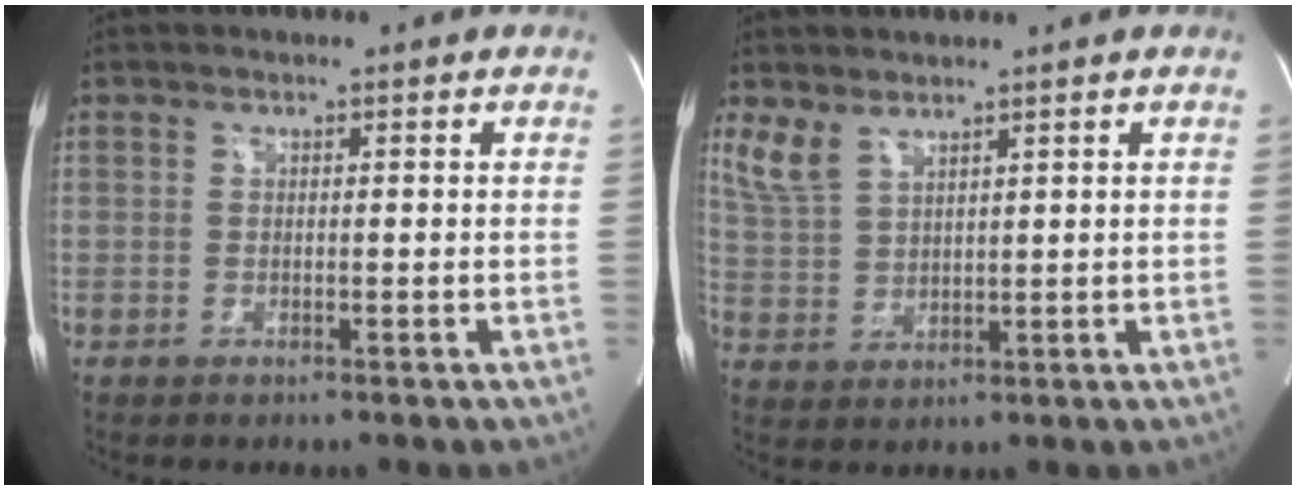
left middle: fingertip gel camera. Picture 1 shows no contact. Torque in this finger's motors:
{"motor_torque": [0.57, -0.66, 0.41, 0.09]}